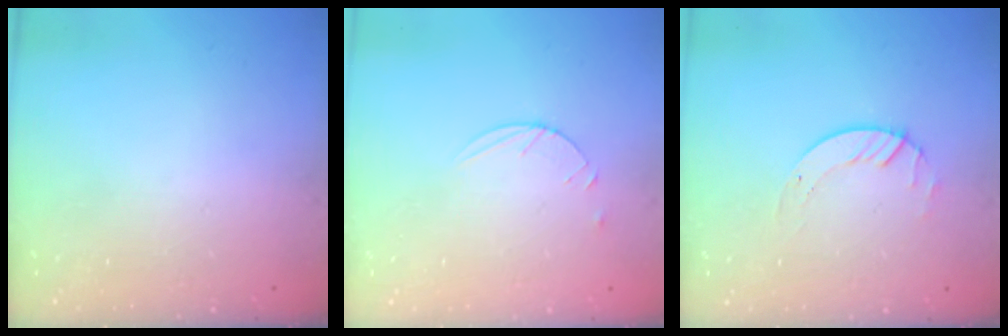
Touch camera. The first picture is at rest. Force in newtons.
{"total": 3.6, "press": 3.6, "slide": 0.5}
{"total": 2.7, "press": 2.7, "slide": 0.3}